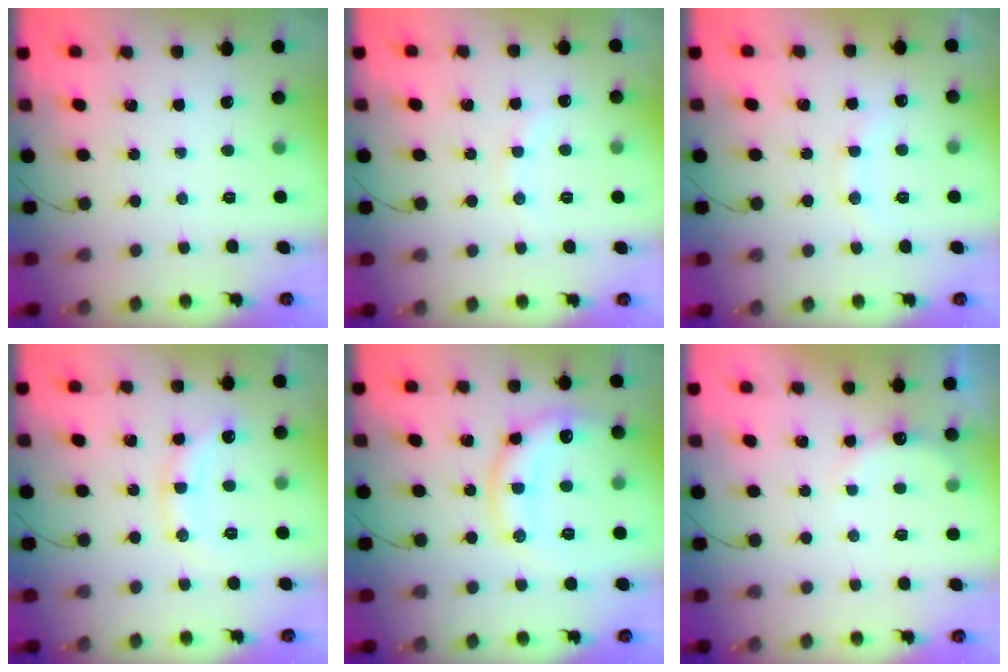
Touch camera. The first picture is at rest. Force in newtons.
{"total": 4.7, "press": 4.4, "slide": 1.6}
{"total": 7.3, "press": 7.3, "slide": 0.6}
{"total": 10.6, "press": 10.6, "slide": 0.7}
{"total": 15.2, "press": 15.1, "slide": 1.5}
{"total": 8.3, "press": 8.2, "slide": 1.4}